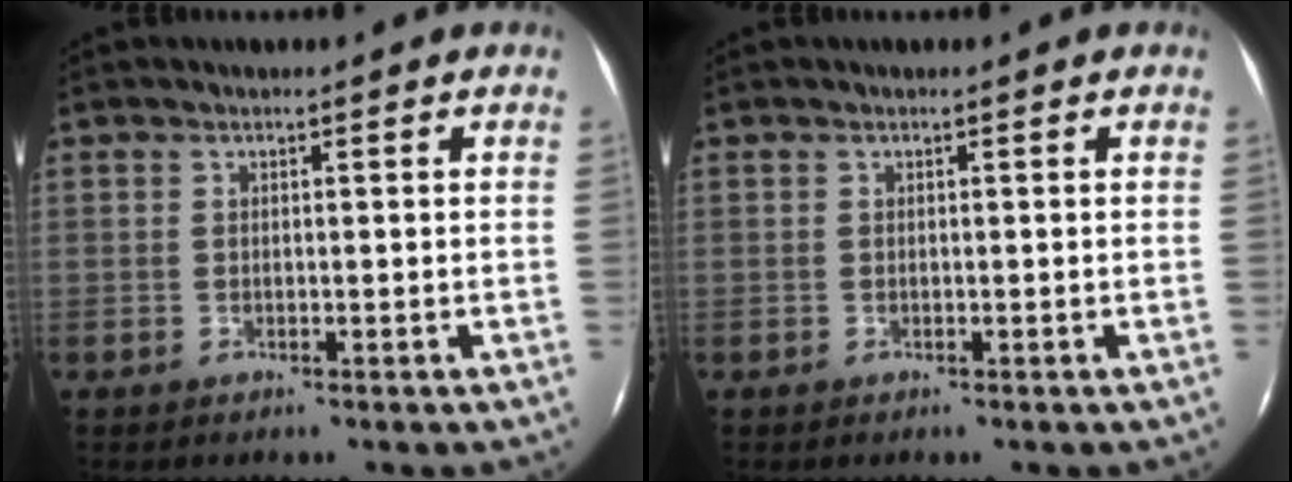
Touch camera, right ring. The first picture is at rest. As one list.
[{"total": 0.0}]